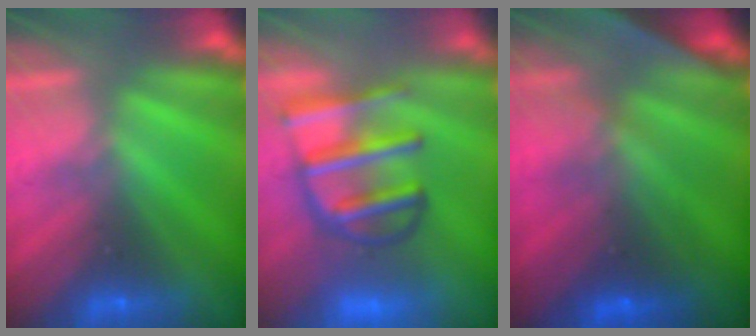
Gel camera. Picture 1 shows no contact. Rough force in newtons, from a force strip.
{"total": 8.3}
{"total": 6.9}